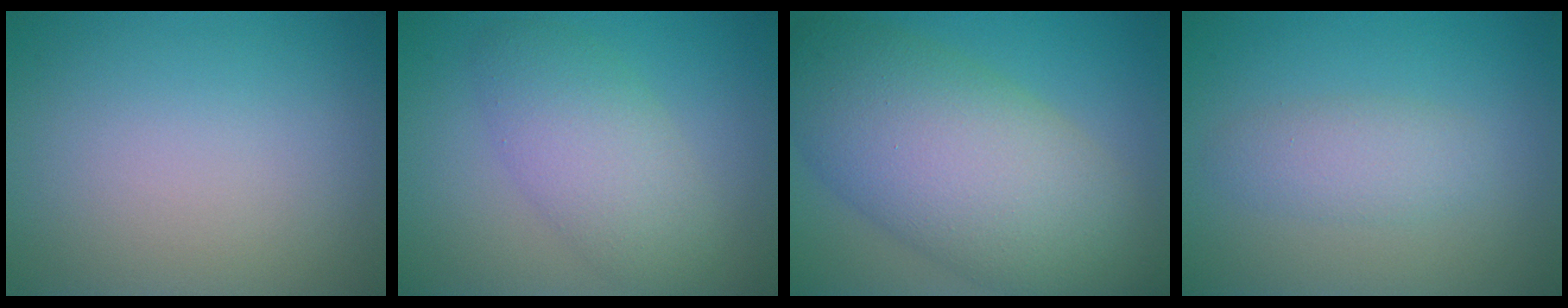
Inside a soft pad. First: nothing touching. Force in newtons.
{"total": 4.9, "press": 4.9, "slide": 0.3}
{"total": 11.8, "press": 11.8, "slide": 0.2}
{"total": 2.4, "press": 2.4, "slide": 0.0}